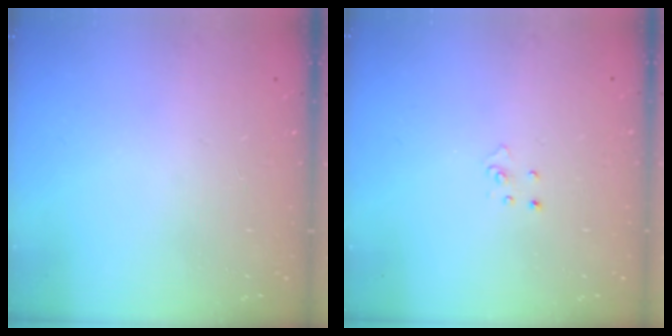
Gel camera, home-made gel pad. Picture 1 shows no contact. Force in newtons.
{"total": 3.0, "press": 2.9, "slide": 0.3}